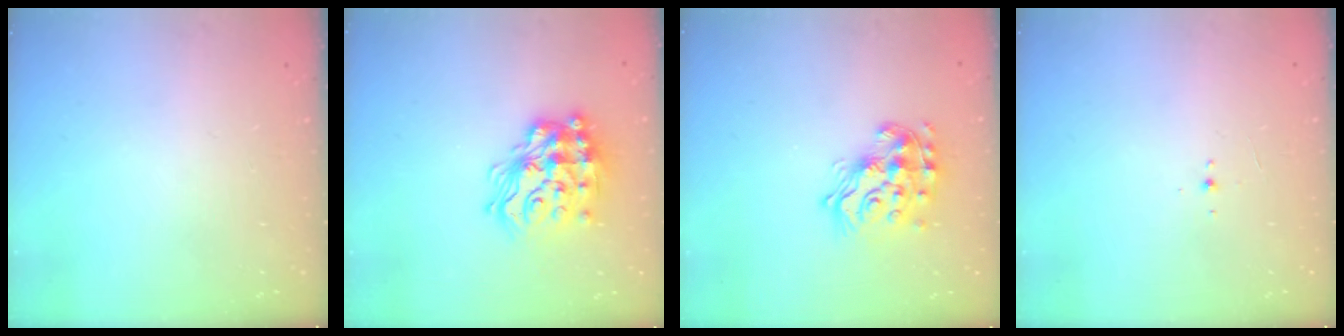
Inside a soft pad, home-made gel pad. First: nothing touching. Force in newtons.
{"total": 19.6, "press": 19.5, "slide": 1.2}
{"total": 16.3, "press": 16.3, "slide": 1.1}
{"total": 3.2, "press": 3.1, "slide": 0.7}